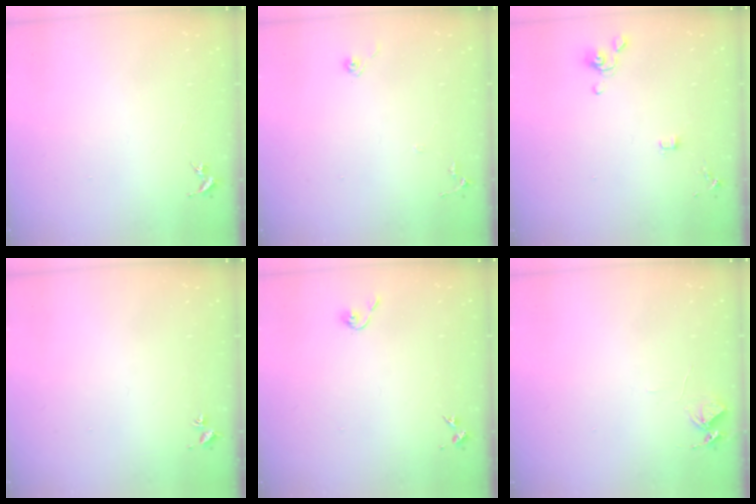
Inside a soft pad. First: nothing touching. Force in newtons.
{"total": 6.7, "press": 6.6, "slide": 0.6}
{"total": 4.0, "press": 3.9, "slide": 0.8}
{"total": 1.7, "press": 1.7, "slide": 0.2}
{"total": 4.7, "press": 4.7, "slide": 0.4}
{"total": 5.9, "press": 5.9, "slide": 0.6}